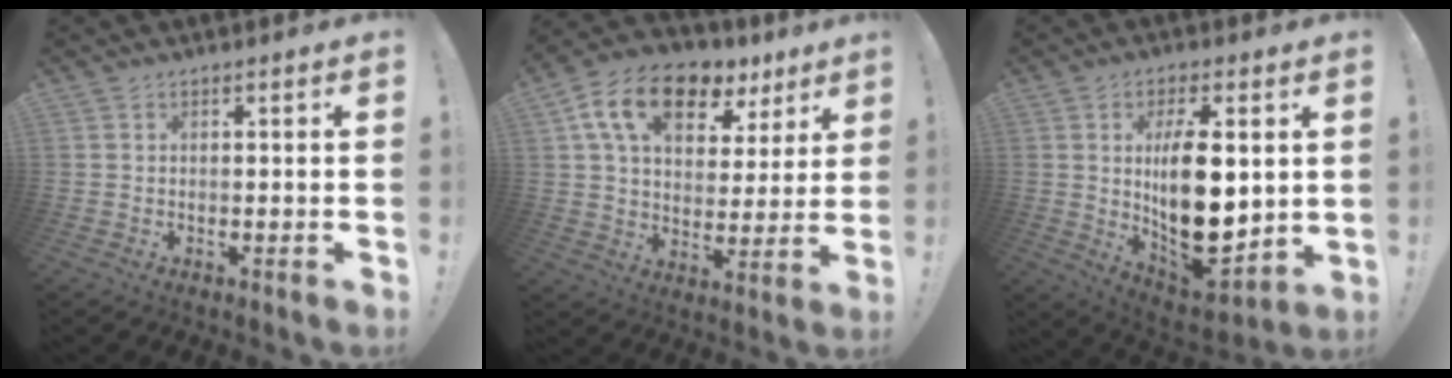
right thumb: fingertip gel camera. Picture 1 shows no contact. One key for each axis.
{"total": 16.3, "fx": 8.7, "fy": 9.8, "fz": 9.8, "tx": -0.161, "ty": -0.037, "tz": 0.156}
{"total": 18.3, "fx": 2.0, "fy": 8.4, "fz": 16.1, "tx": -0.262, "ty": -0.032, "tz": 0.042}